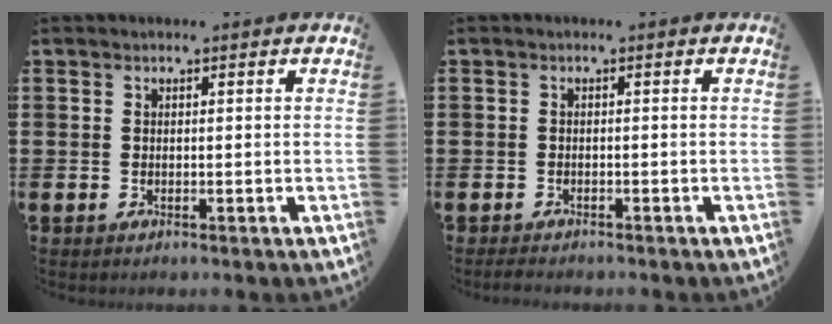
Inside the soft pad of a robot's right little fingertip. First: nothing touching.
{"total": 0.9, "force": [-0.8, 0.2, 0.3], "torque": [-0.007, 0.000, -0.017]}